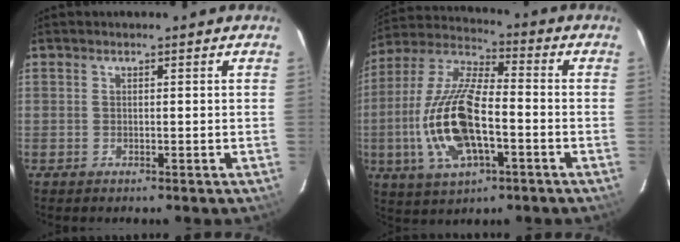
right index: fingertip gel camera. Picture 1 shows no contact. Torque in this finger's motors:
{"motor_torque": [2.14, 0.00, 0.56, 0.18]}